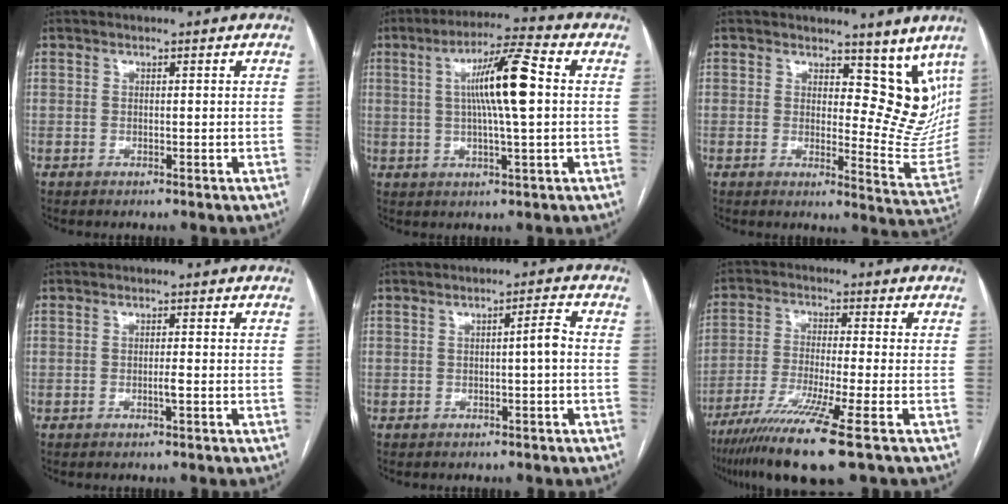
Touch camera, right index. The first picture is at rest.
{"total": 10.7, "force": [1.4, 0.3, 10.6], "torque": [-0.186, 0.012, 0.021]}
{"total": 10.6, "force": [7.8, 4.9, 5.2], "torque": [-0.041, -0.027, 0.093]}
{"total": 1.2, "force": [-0.4, -0.1, 1.1], "torque": [-0.023, -0.002, -0.006]}
{"total": 2.5, "force": [-0.3, -0.2, 2.5], "torque": [-0.036, 0.004, -0.004]}
{"total": 12.7, "force": [-8.1, -1.1, 9.7], "torque": [-0.191, -0.035, -0.142]}